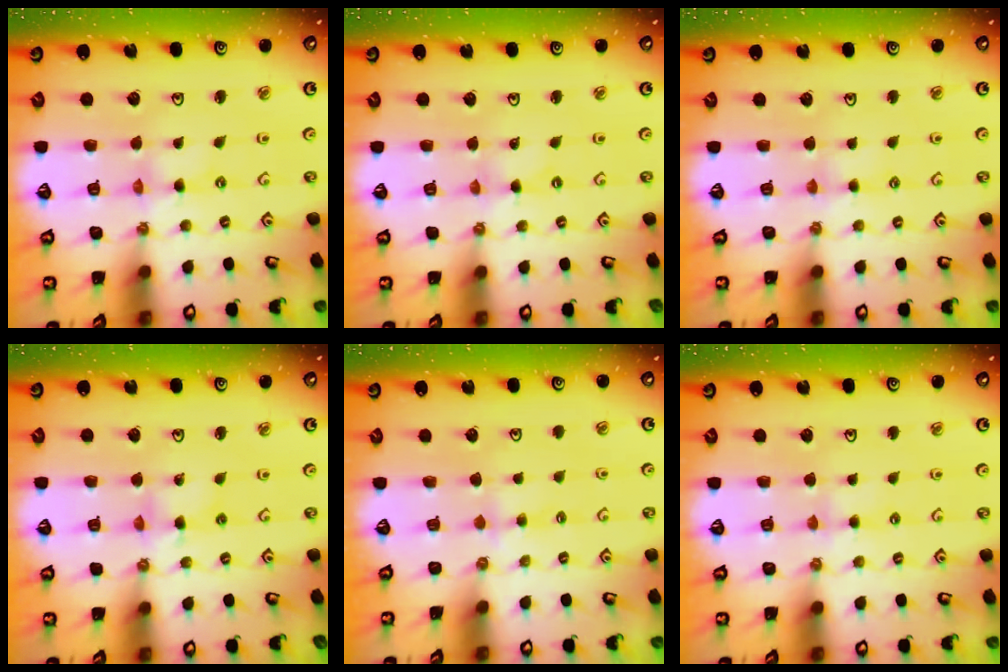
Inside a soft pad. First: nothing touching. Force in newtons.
{"total": 0.0}
{"total": 2.6, "press": 2.6, "slide": 0.4}
{"total": 3.8, "press": 3.8, "slide": 0.4}
{"total": 3.2, "press": 3.1, "slide": 0.6}
{"total": 3.0, "press": 3.0, "slide": 0.5}